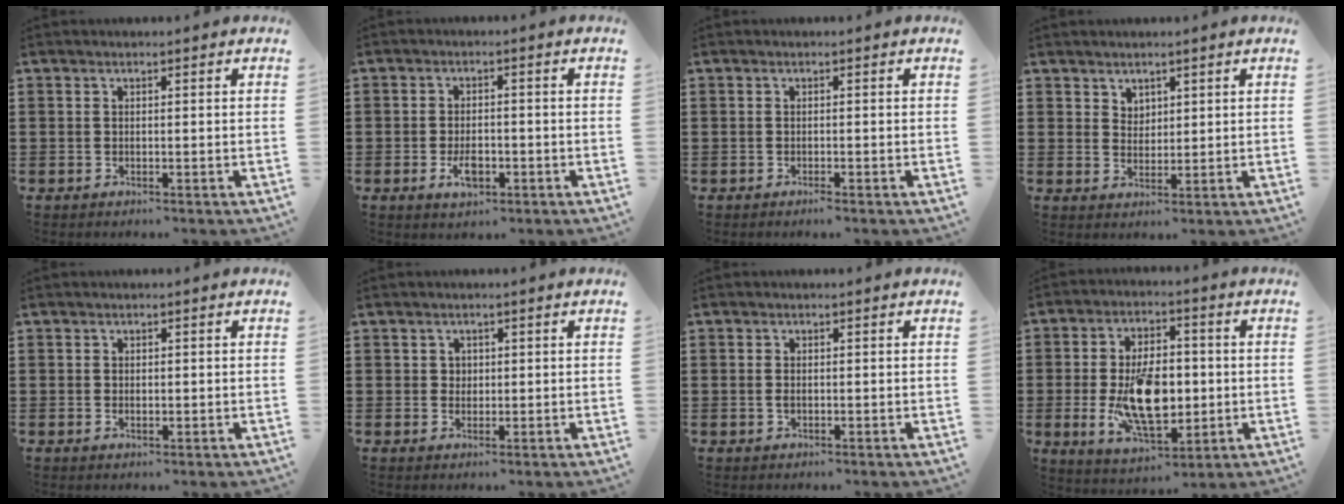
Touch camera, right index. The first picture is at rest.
{"total": 4.0, "force": [-1.4, 2.0, 3.2], "torque": [-0.054, -0.003, -0.026]}
{"total": 0.5, "force": [-0.4, 0.0, 0.4], "torque": [-0.009, -0.003, -0.008]}
{"total": 2.6, "force": [2.0, 1.6, 0.1], "torque": [-0.009, 0.007, 0.039]}
{"total": 0.8, "force": [0.1, 0.6, 0.5], "torque": [-0.011, 0.005, 0.001]}
{"total": 1.4, "force": [0.5, 1.3, 0.3], "torque": [-0.010, 0.007, 0.009]}
{"total": 1.0, "force": [-0.1, 0.6, 0.8], "torque": [-0.018, 0.002, -0.002]}
{"total": 13.2, "force": [-1.5, 7.0, 11.1], "torque": [-0.214, -0.009, -0.026]}